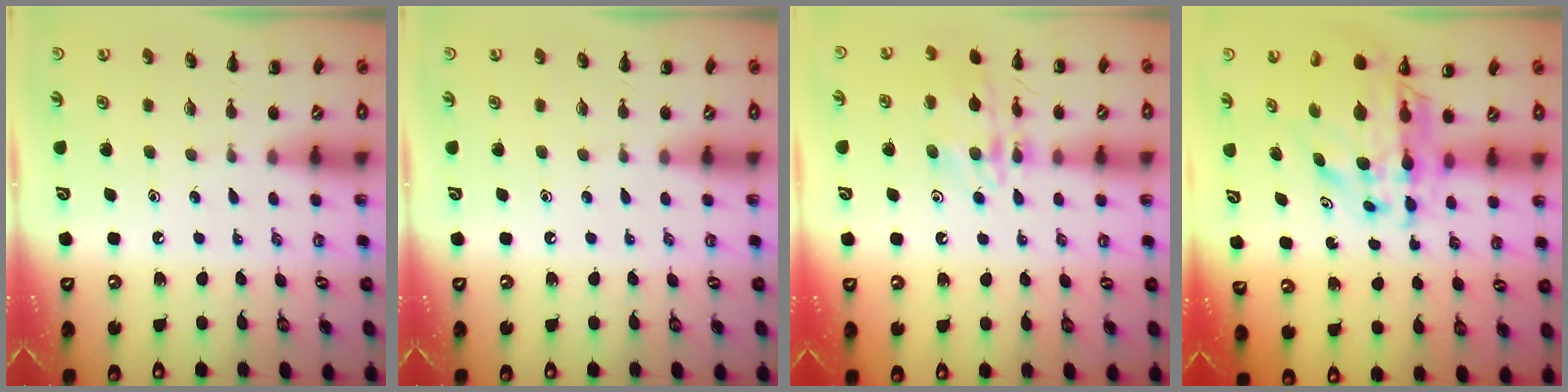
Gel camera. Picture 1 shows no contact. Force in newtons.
{"total": 0.0}
{"total": 15.8, "press": 15.8, "slide": 1.0}
{"total": 11.3, "press": 10.7, "slide": 3.7}